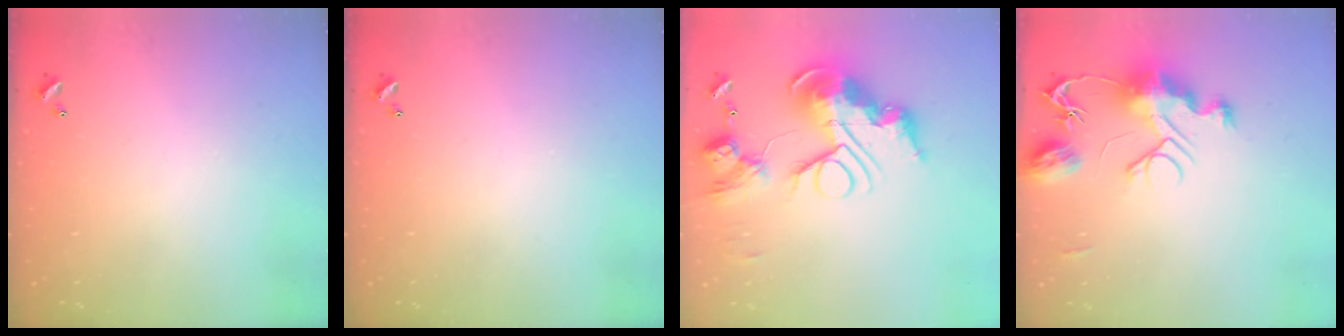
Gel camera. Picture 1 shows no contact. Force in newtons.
{"total": 0.0}
{"total": 0.7, "press": 0.7, "slide": 0.0}
{"total": 11.5, "press": 11.5, "slide": 1.2}